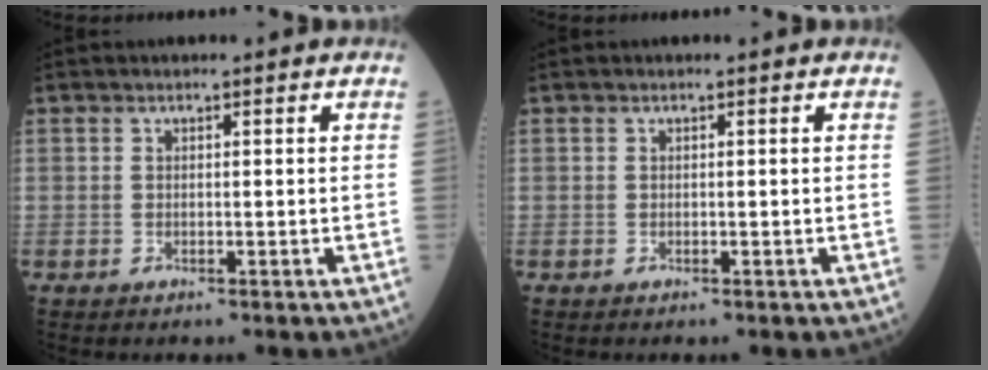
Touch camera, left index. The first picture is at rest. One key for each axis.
{"total": 0.0}